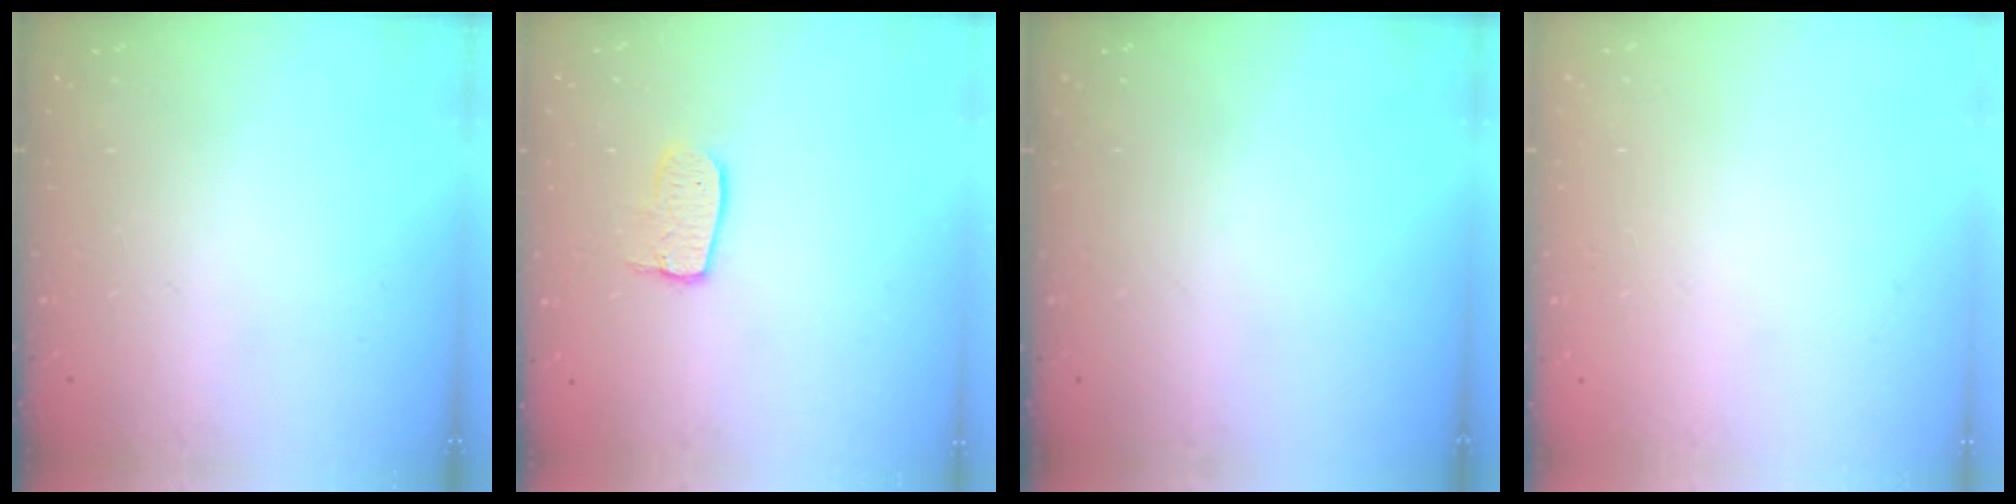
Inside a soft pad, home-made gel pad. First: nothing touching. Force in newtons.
{"total": 7.0, "press": 7.0, "slide": 0.3}
{"total": 0.0}
{"total": 0.5, "press": 0.5, "slide": 0.1}